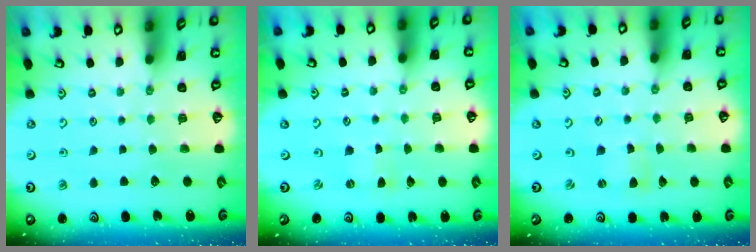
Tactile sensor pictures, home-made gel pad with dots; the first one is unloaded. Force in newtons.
{"total": 0.0}
{"total": 0.6, "press": 0.6, "slide": 0.1}